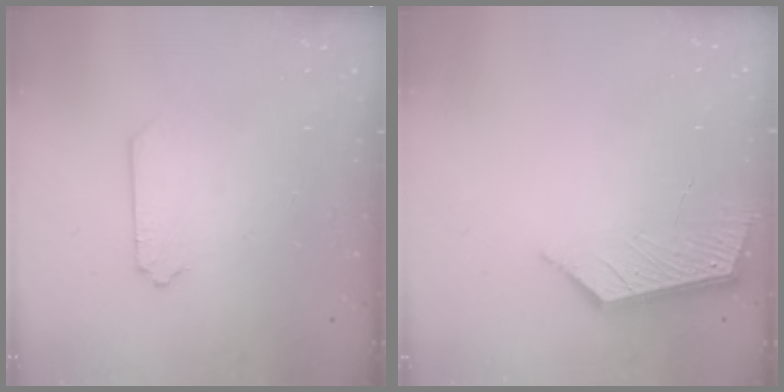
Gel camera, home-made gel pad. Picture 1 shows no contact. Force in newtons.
{"total": 6.1, "press": 6.1, "slide": 0.4}